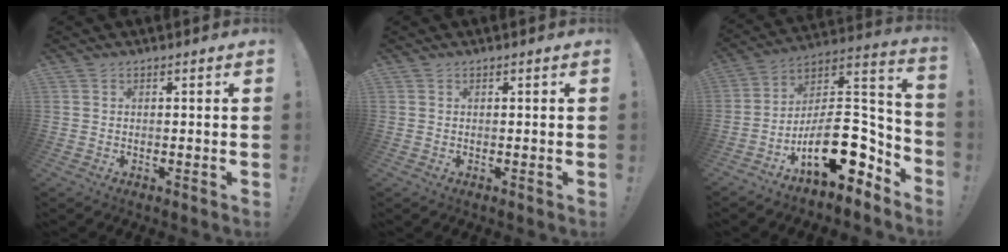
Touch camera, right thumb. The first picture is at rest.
{"total": 0.0}
{"total": 20.6, "force": [-7.2, 10.9, 16.0], "torque": [-0.247, 0.038, -0.107]}